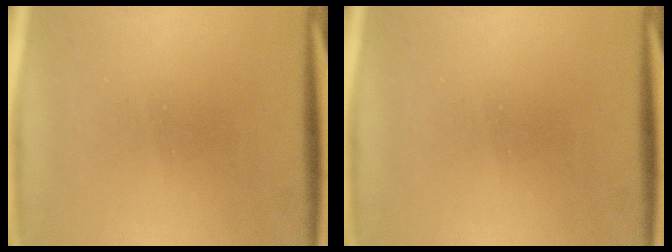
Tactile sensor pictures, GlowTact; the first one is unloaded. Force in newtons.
{"total": 0.0}